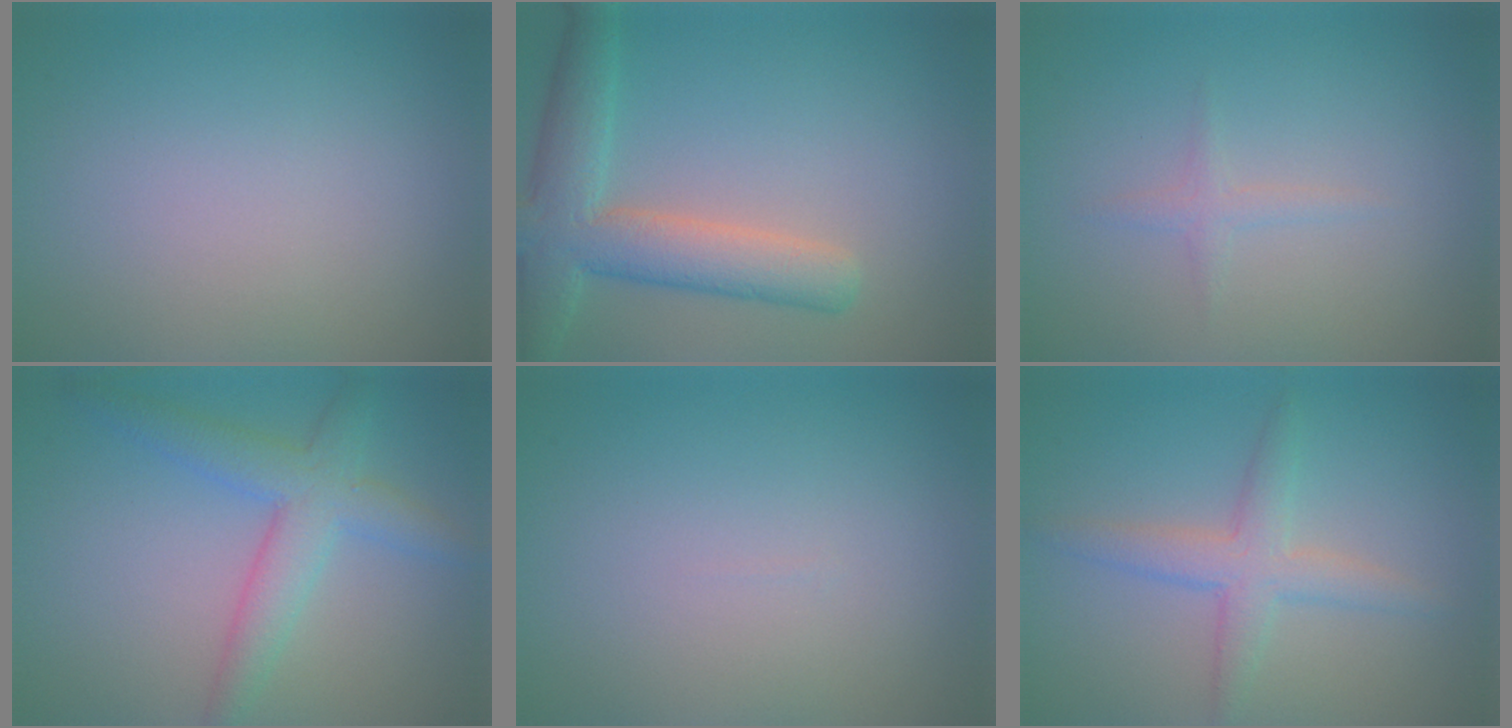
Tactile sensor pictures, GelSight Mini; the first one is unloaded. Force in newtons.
{"total": 6.5, "press": 6.5, "slide": 0.3}
{"total": 1.1, "press": 1.1, "slide": 0.1}
{"total": 4.5, "press": 4.5, "slide": 0.1}
{"total": 0.0}
{"total": 3.2, "press": 3.2, "slide": 0.2}